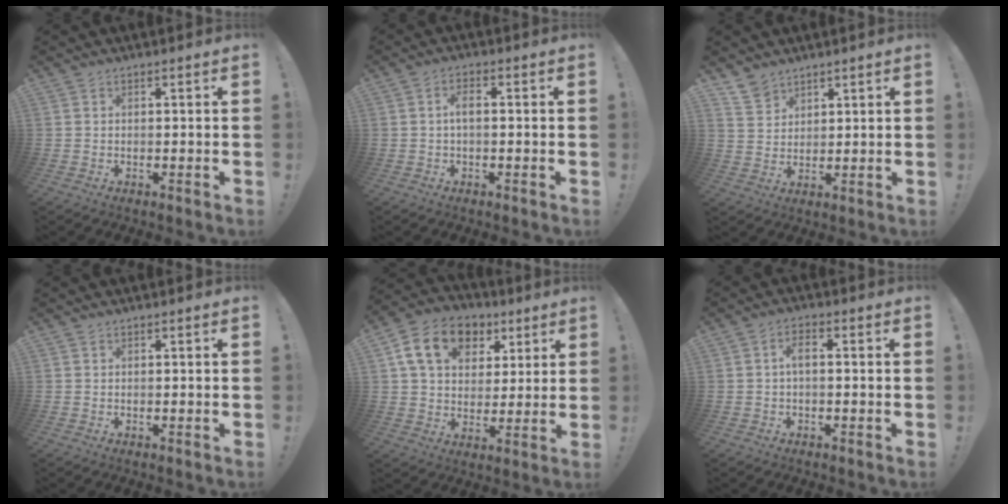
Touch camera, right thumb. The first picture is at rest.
{"total": 3.2, "force": [-0.1, 1.1, 3.0], "torque": [-0.063, 0.012, -0.002]}
{"total": 5.9, "force": [4.8, 3.2, 1.1], "torque": [-0.022, -0.031, 0.094]}
{"total": 0.0}
{"total": 15.9, "force": [6.8, 11.5, 8.7], "torque": [-0.137, -0.015, 0.130]}
{"total": 3.2, "force": [-0.2, 1.0, 3.1], "torque": [-0.063, 0.011, -0.003]}